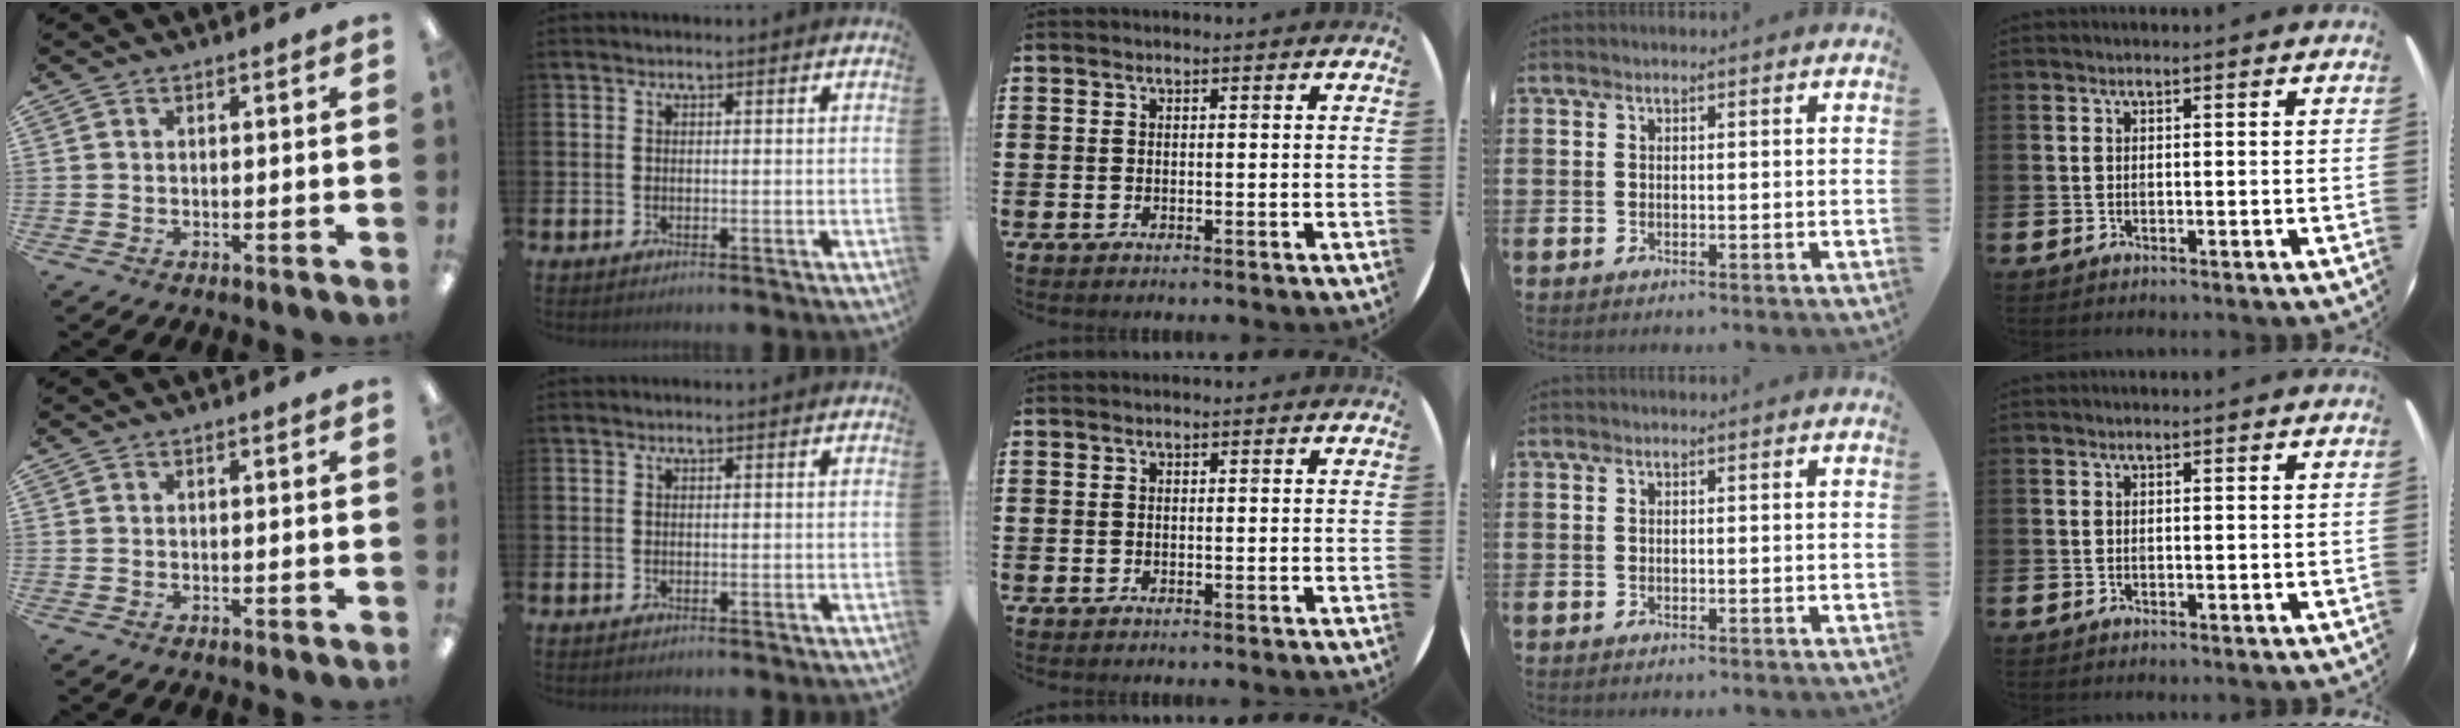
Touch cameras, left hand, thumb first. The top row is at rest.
{}